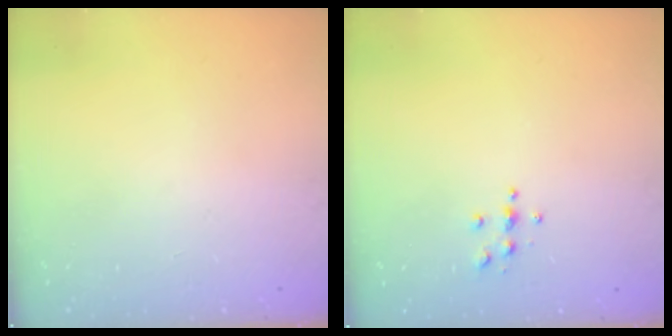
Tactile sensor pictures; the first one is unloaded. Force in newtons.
{"total": 3.8, "press": 3.8, "slide": 0.4}